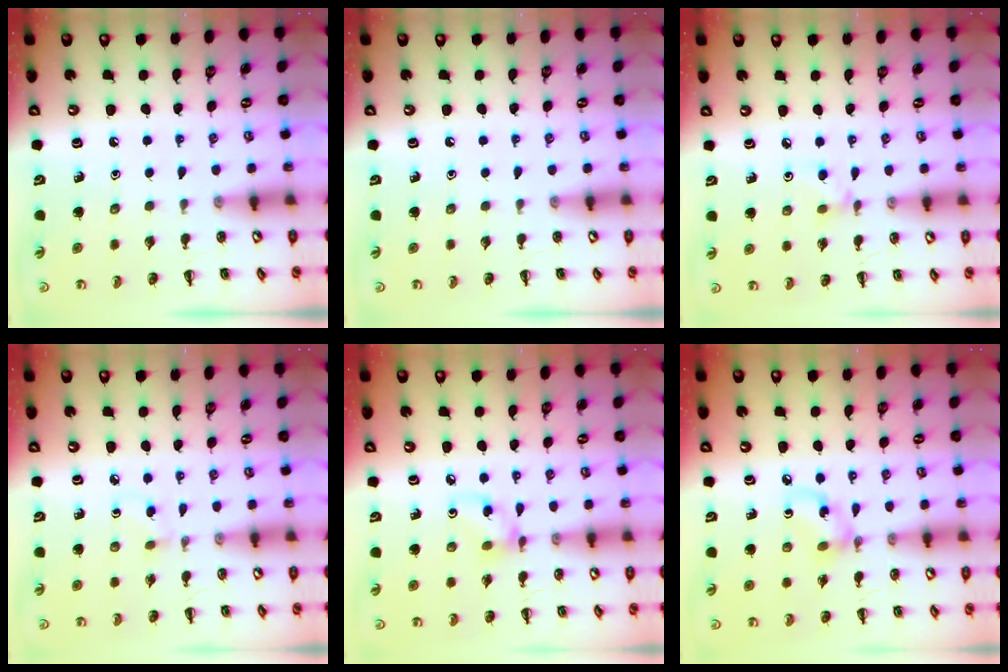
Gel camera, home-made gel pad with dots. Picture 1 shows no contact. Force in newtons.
{"total": 0.0}
{"total": 3.6, "press": 3.4, "slide": 1.2}
{"total": 2.0, "press": 1.7, "slide": 1.0}
{"total": 5.6, "press": 5.6, "slide": 0.1}
{"total": 6.3, "press": 6.3, "slide": 0.5}